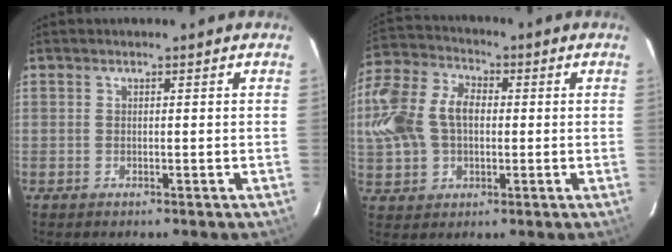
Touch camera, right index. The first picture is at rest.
{"total": 17.9, "force": [0.4, 13.2, 12.1], "torque": [-0.295, 0.035, 0.010]}